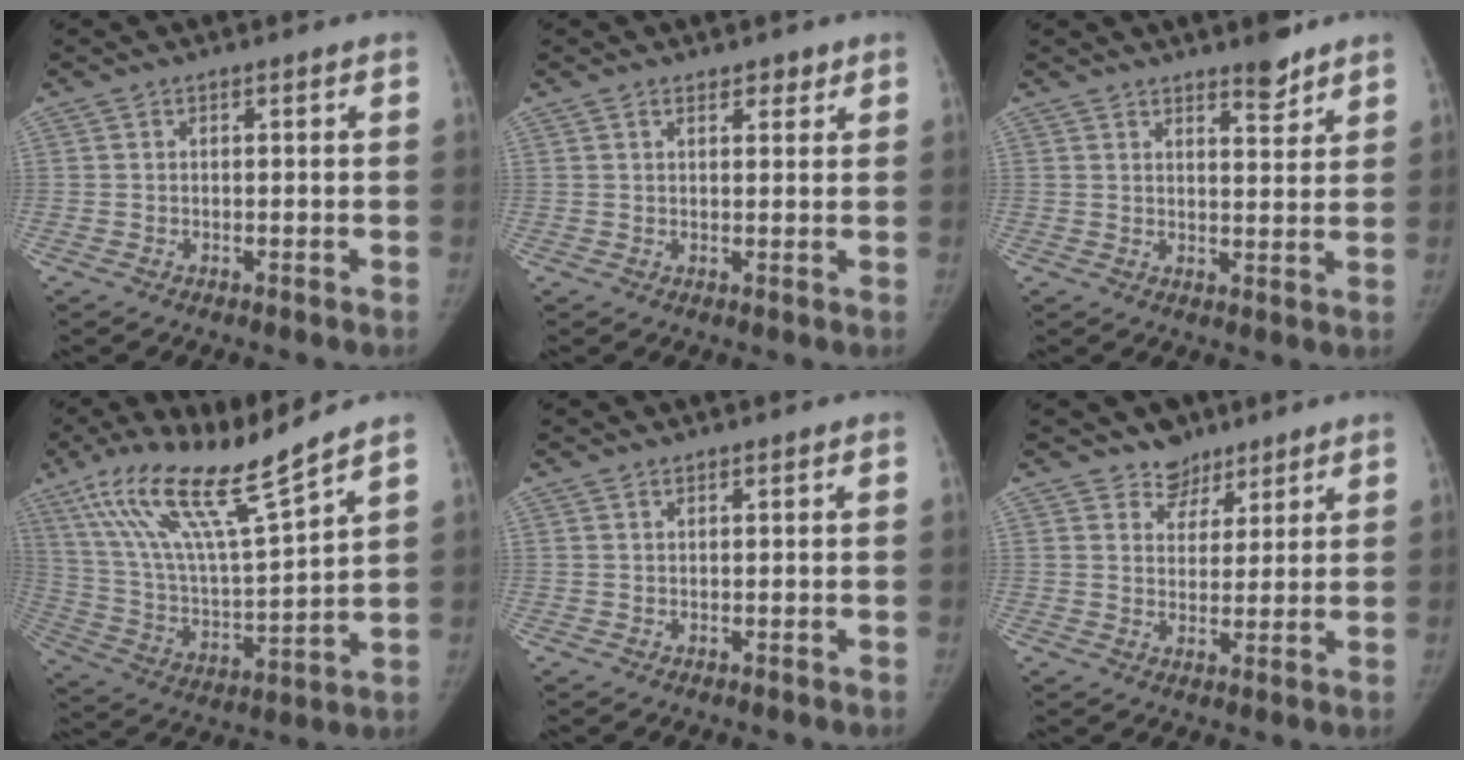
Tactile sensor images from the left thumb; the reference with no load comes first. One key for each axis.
{"total": 2.8, "fx": 1.9, "fy": 1.4, "fz": 1.4, "tx": -0.005, "ty": -0.010, "tz": 0.027}
{"total": 5.0, "fx": 4.0, "fy": 1.4, "fz": 2.7, "tx": -0.023, "ty": -0.031, "tz": 0.058}
{"total": 18.9, "fx": 13.7, "fy": 1.7, "fz": 13.0, "tx": -0.228, "ty": -0.064, "tz": 0.262}
{"total": 0.6, "fx": 0.6, "fy": 0.2, "fz": 0.2, "tx": -0.006, "ty": -0.004, "tz": 0.011}
{"total": 5.3, "fx": 4.0, "fy": 3.5, "fz": 0.1, "tx": 0.026, "ty": -0.029, "tz": 0.064}